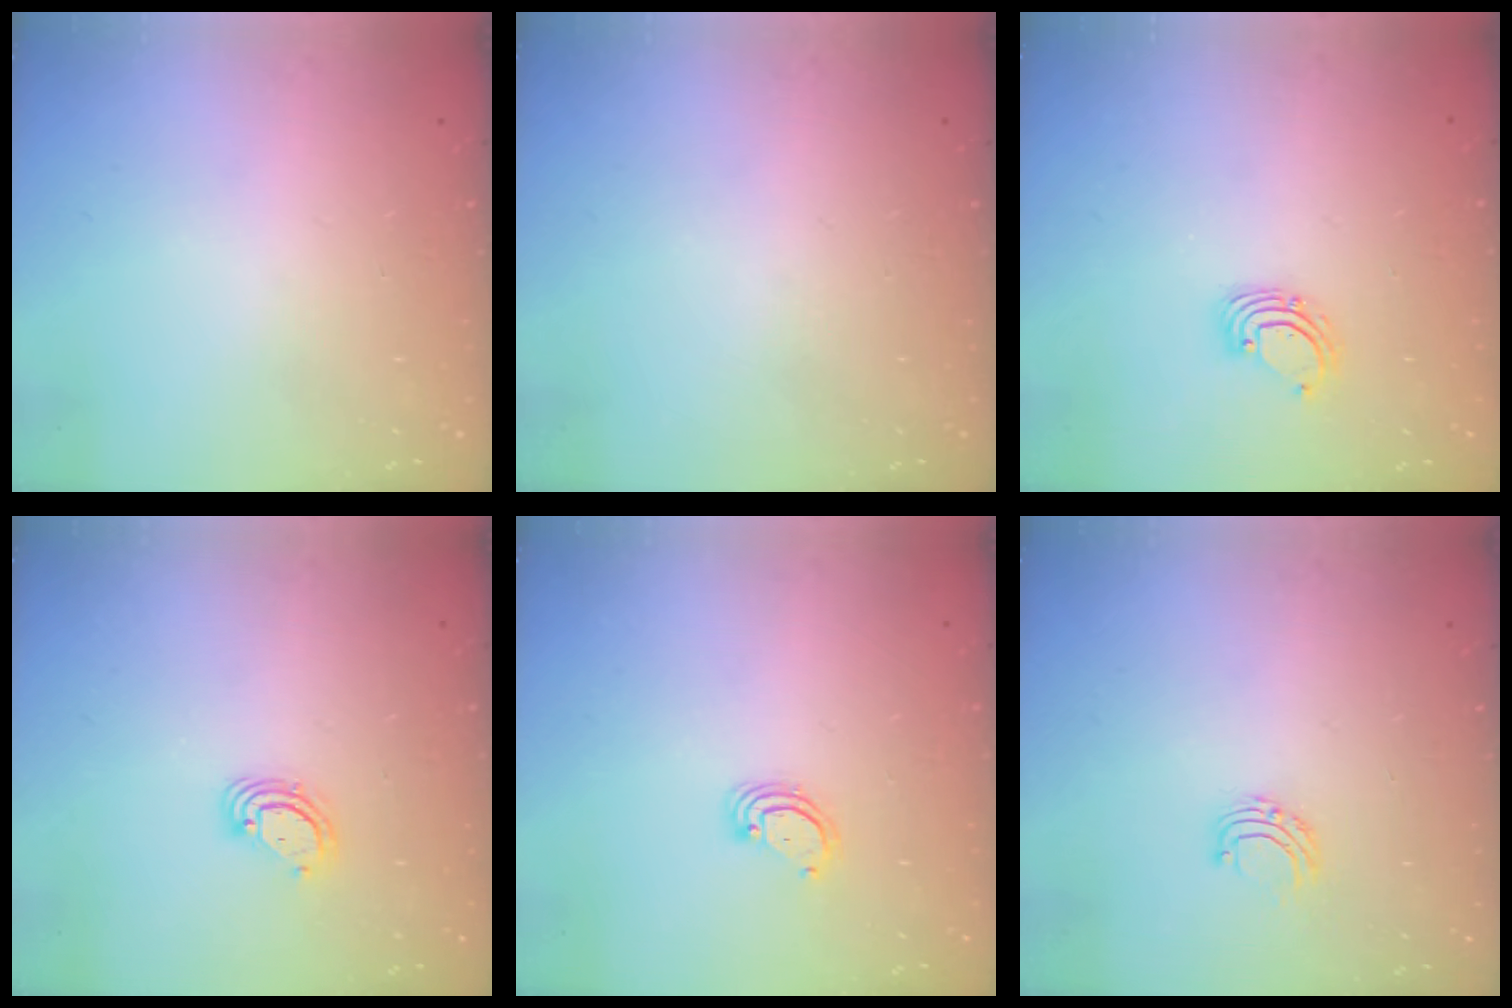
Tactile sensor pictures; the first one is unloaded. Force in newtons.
{"total": 0.0}
{"total": 2.2, "press": 2.2, "slide": 0.2}
{"total": 3.6, "press": 3.6, "slide": 0.3}
{"total": 3.1, "press": 3.0, "slide": 0.3}
{"total": 5.2, "press": 5.1, "slide": 0.5}